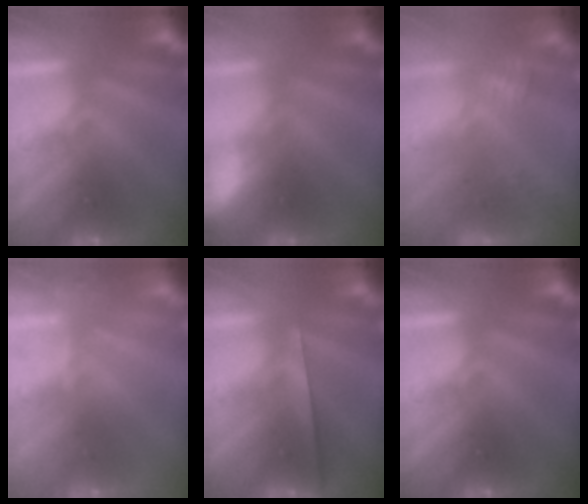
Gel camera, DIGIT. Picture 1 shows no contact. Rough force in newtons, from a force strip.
{"total": 8.6}
{"total": 2.8}
{"total": 2.4}
{"total": 2.3}
{"total": 0.0}